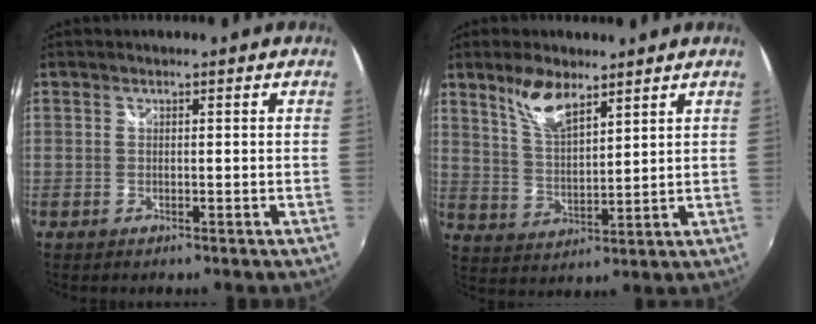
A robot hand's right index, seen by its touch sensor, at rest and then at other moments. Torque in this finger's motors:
{"motor_torque": [0.52, 0.33, 0.37, 0.08]}